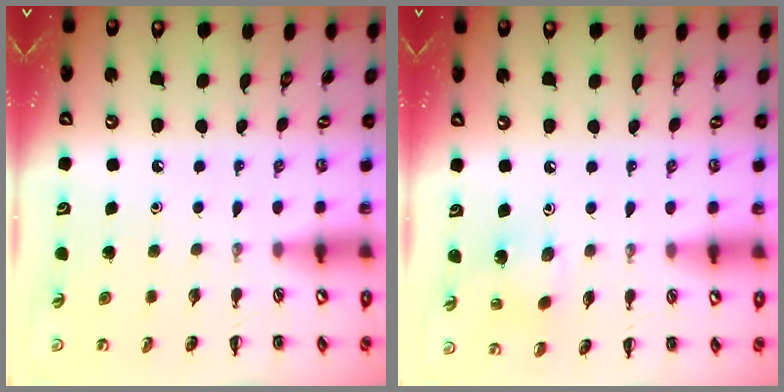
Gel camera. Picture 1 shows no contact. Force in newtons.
{"total": 2.2, "press": 2.1, "slide": 0.6}